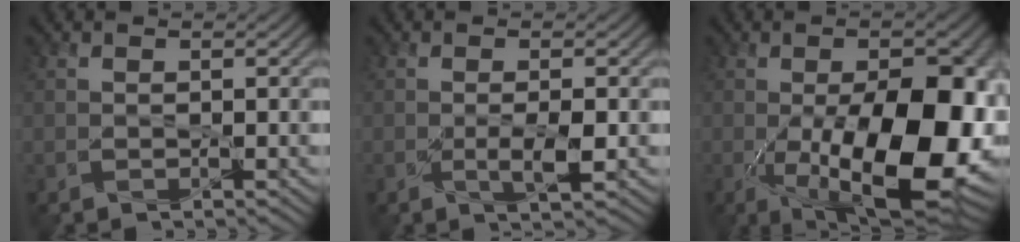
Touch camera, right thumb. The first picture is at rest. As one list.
[{"total": 2.6, "force": [-0.6, 0.7, 2.4], "torque": [-0.048, -0.003, -0.008]}, {"total": 17.9, "force": [-3.5, 7.7, 15.8], "torque": [-0.227, -0.025, -0.043]}]